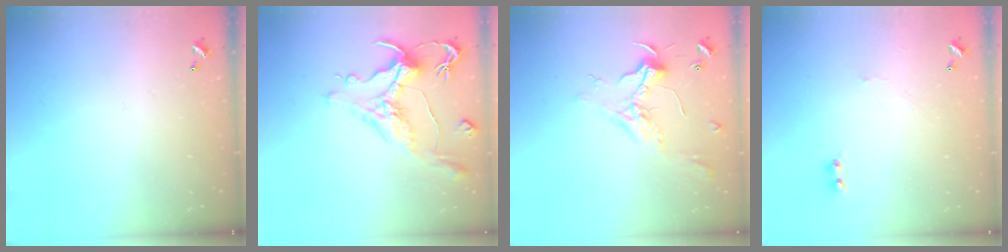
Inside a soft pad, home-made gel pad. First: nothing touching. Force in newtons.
{"total": 1.5, "press": 0.4, "slide": 1.5}
{"total": 2.4, "press": 2.3, "slide": 0.8}
{"total": 1.5, "press": 1.4, "slide": 0.6}